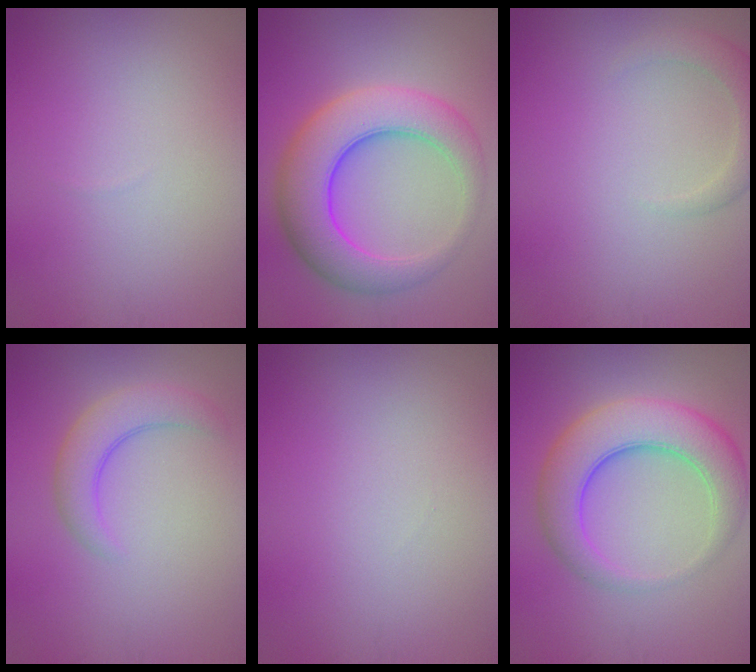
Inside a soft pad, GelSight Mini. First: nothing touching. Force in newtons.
{"total": 8.1, "press": 8.0, "slide": 0.2}
{"total": 2.3, "press": 2.3, "slide": 0.2}
{"total": 3.3, "press": 3.3, "slide": 0.3}
{"total": 0.0}
{"total": 6.8, "press": 6.8, "slide": 0.1}